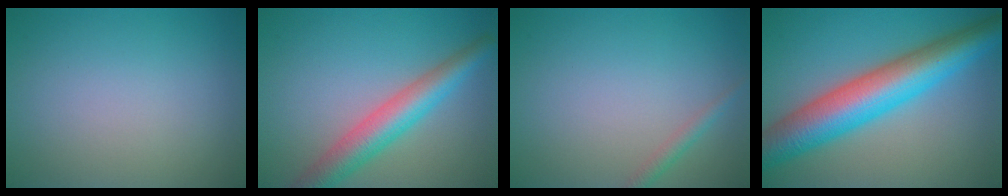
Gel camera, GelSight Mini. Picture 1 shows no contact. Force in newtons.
{"total": 5.3, "press": 5.3, "slide": 0.2}
{"total": 1.2, "press": 1.2, "slide": 0.1}
{"total": 10.0, "press": 10.0, "slide": 0.3}